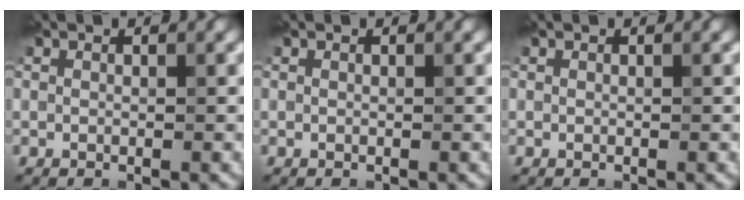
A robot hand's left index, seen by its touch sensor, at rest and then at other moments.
{"total": 0.0}
{"total": 0.0}